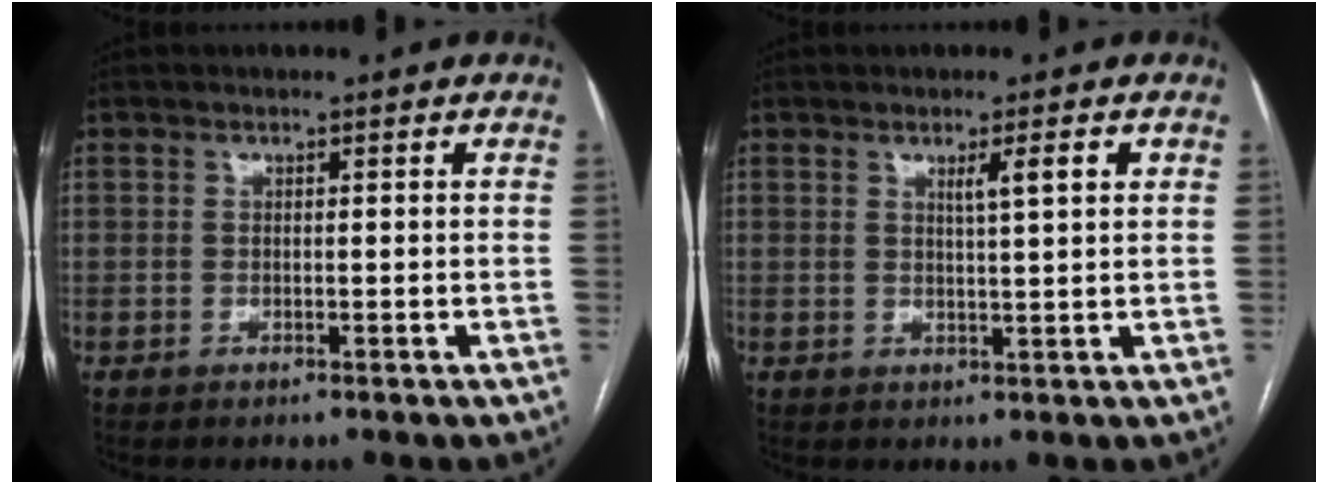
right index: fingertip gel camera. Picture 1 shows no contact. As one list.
[{"total": 3.4, "force": [1.5, 0.0, 3.0], "torque": [-0.045, -0.001, 0.024]}]